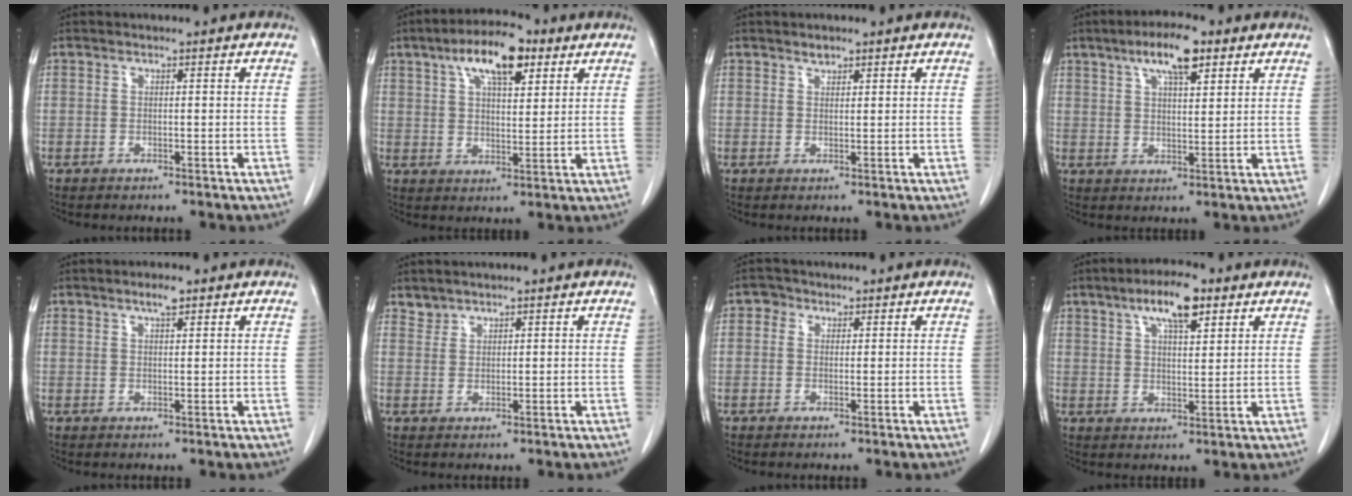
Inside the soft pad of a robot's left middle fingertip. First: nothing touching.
{"total": 10.4, "force": [5.7, 3.5, 8.0], "torque": [-0.139, 0.020, 0.095]}
{"total": 1.1, "force": [1.0, 0.5, 0.3], "torque": [-0.007, -0.004, 0.016]}
{"total": 7.9, "force": [4.7, 2.0, 6.0], "torque": [-0.108, 0.011, 0.078]}
{"total": 2.1, "force": [1.5, 0.4, 1.4], "torque": [-0.029, 0.001, 0.026]}
{"total": 1.5, "force": [1.4, 0.5, -0.3], "torque": [0.009, 0.004, 0.025]}
{"total": 1.6, "force": [0.8, 1.4, 0.4], "torque": [-0.003, 0.001, 0.007]}
{"total": 8.0, "force": [4.8, 2.2, 6.0], "torque": [-0.108, 0.010, 0.079]}